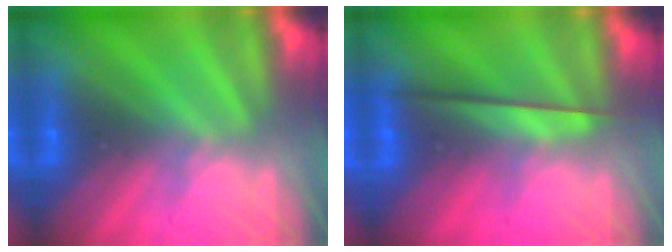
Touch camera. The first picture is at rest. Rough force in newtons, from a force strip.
{"total": 2.3}